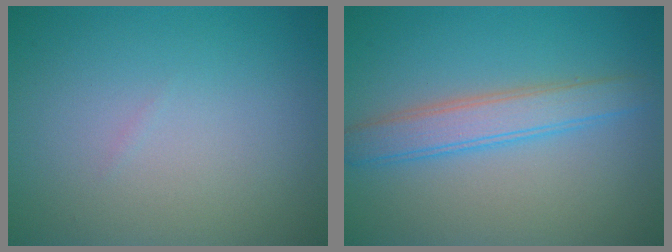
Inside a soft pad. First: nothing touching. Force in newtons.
{"total": 3.5, "press": 3.5, "slide": 0.0}